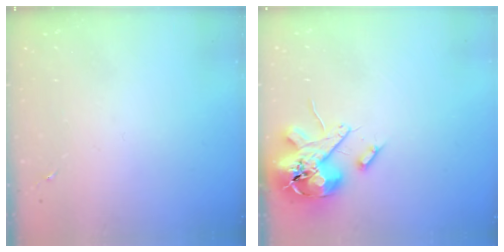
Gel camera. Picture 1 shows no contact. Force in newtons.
{"total": 15.0, "press": 14.8, "slide": 2.5}